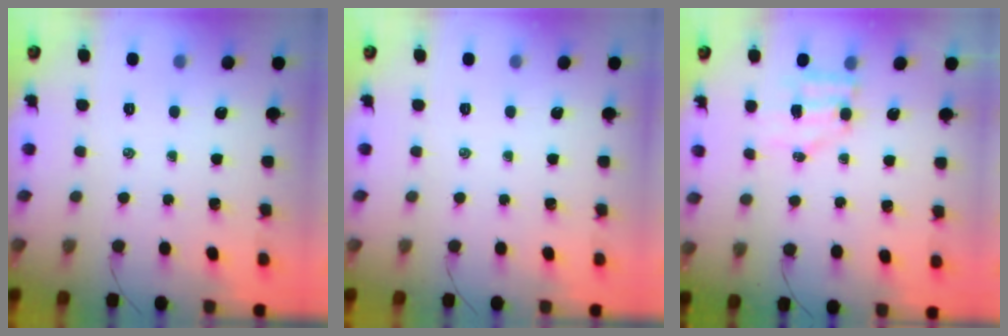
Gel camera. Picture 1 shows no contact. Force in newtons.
{"total": 0.0}
{"total": 5.3, "press": 5.2, "slide": 0.7}